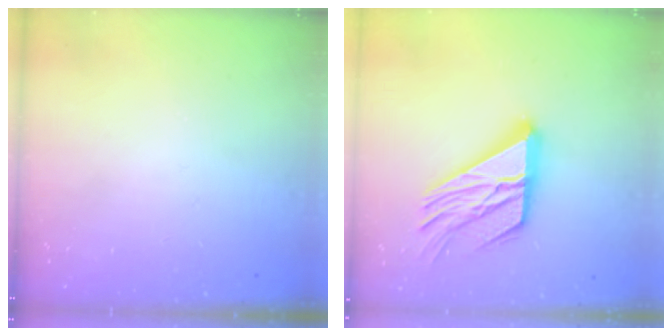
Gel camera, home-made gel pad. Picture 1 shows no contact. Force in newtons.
{"total": 20.1, "press": 20.0, "slide": 2.1}